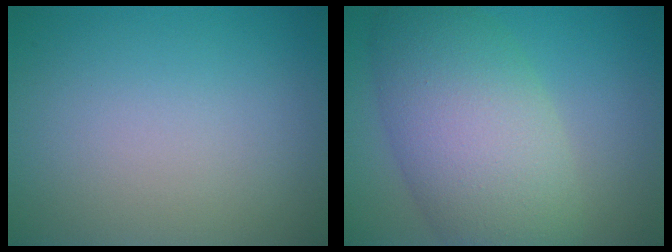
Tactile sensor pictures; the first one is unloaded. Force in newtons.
{"total": 9.6, "press": 9.6, "slide": 0.5}